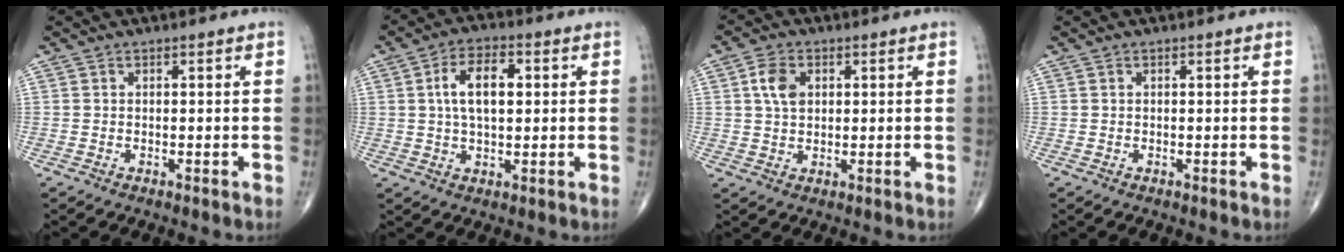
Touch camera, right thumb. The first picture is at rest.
{"total": 8.6, "force": [1.5, 4.5, 7.2], "torque": [-0.119, 0.009, 0.023]}
{"total": 5.2, "force": [1.4, 3.6, 3.5], "torque": [-0.060, -0.003, 0.023]}
{"total": 0.0}